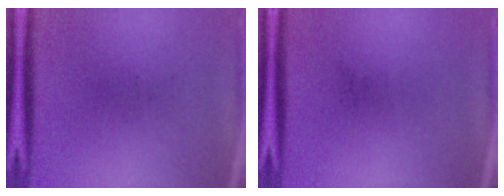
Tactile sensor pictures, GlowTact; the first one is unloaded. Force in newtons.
{"total": 0.0}